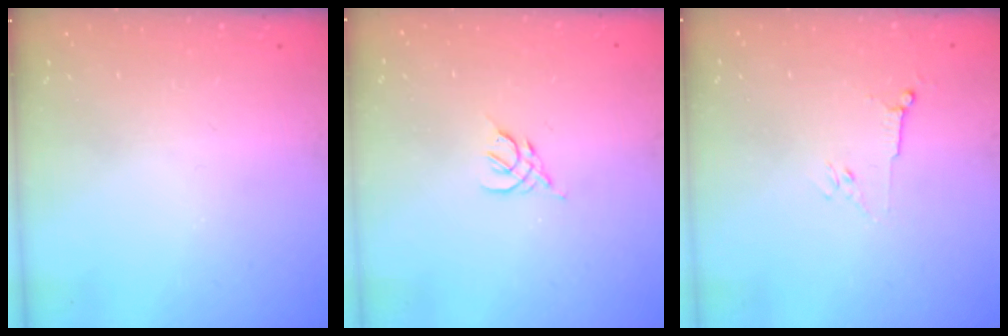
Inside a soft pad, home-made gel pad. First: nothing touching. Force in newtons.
{"total": 2.5, "press": 2.4, "slide": 0.7}
{"total": 3.0, "press": 2.9, "slide": 0.8}